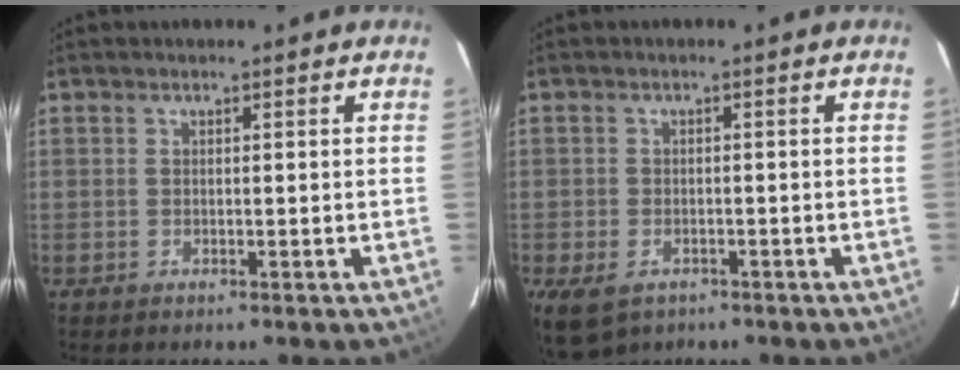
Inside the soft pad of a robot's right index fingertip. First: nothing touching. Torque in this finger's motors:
{"motor_torque": [0.62, -0.66, 0.04, 0.00]}